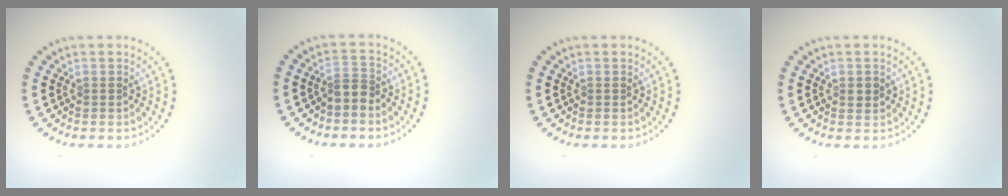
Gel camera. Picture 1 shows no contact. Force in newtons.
{"total": 1.9, "press": 1.5, "slide": 1.2}
{"total": 0.0}
{"total": 1.1, "press": 1.1, "slide": 0.0}